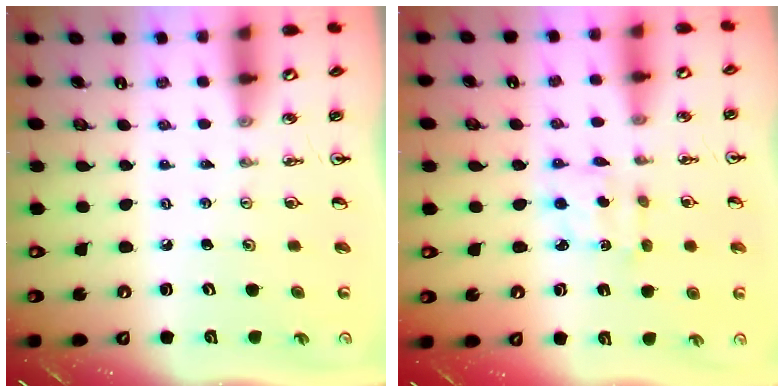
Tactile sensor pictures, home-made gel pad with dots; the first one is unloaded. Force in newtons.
{"total": 2.9, "press": 2.8, "slide": 0.6}